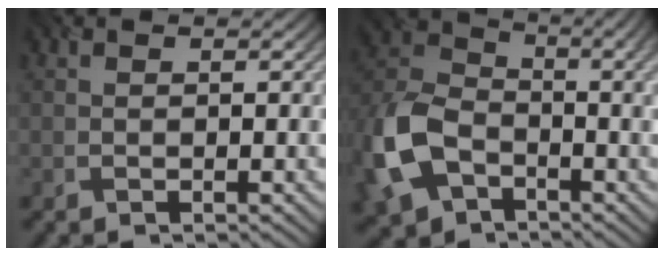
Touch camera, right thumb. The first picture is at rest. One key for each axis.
{"total": 13.5, "fx": -4.6, "fy": 8.6, "fz": 9.3, "tx": -0.231, "ty": -0.012, "tz": -0.098}